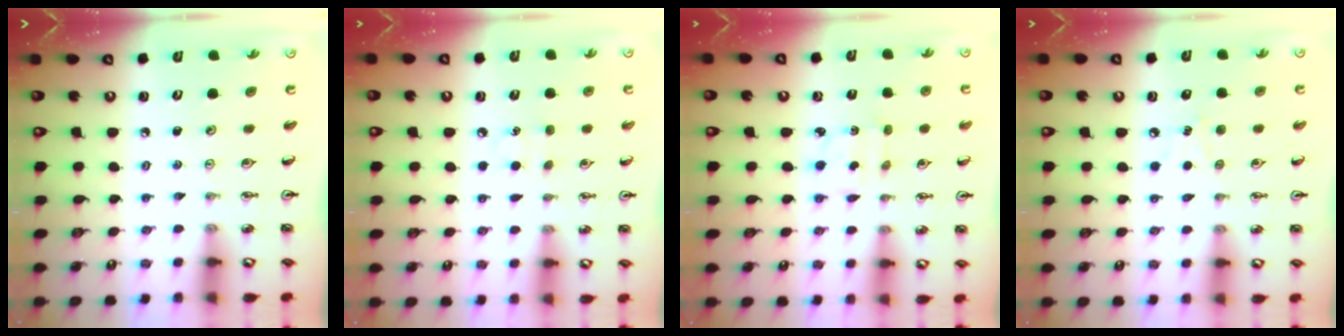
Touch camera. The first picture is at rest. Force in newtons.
{"total": 6.0, "press": 5.9, "slide": 0.7}
{"total": 2.8, "press": 2.8, "slide": 0.5}
{"total": 6.0, "press": 6.0, "slide": 0.8}